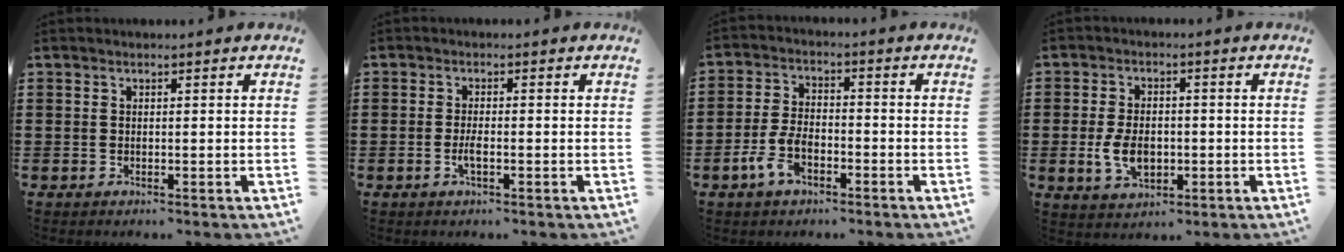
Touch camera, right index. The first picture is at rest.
{"total": 2.1, "force": [-0.8, 0.3, 2.0], "torque": [-0.044, -0.005, -0.015]}
{"total": 5.6, "force": [-2.9, 2.8, 3.9], "torque": [-0.100, -0.001, -0.062]}
{"total": 5.9, "force": [-1.1, 3.6, 4.5], "torque": [-0.102, -0.003, -0.021]}